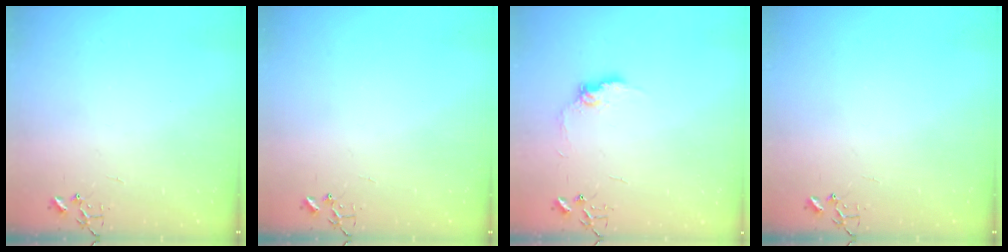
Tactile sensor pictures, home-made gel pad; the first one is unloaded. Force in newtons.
{"total": 0.0}
{"total": 8.6, "press": 8.6, "slide": 0.4}
{"total": 0.0}